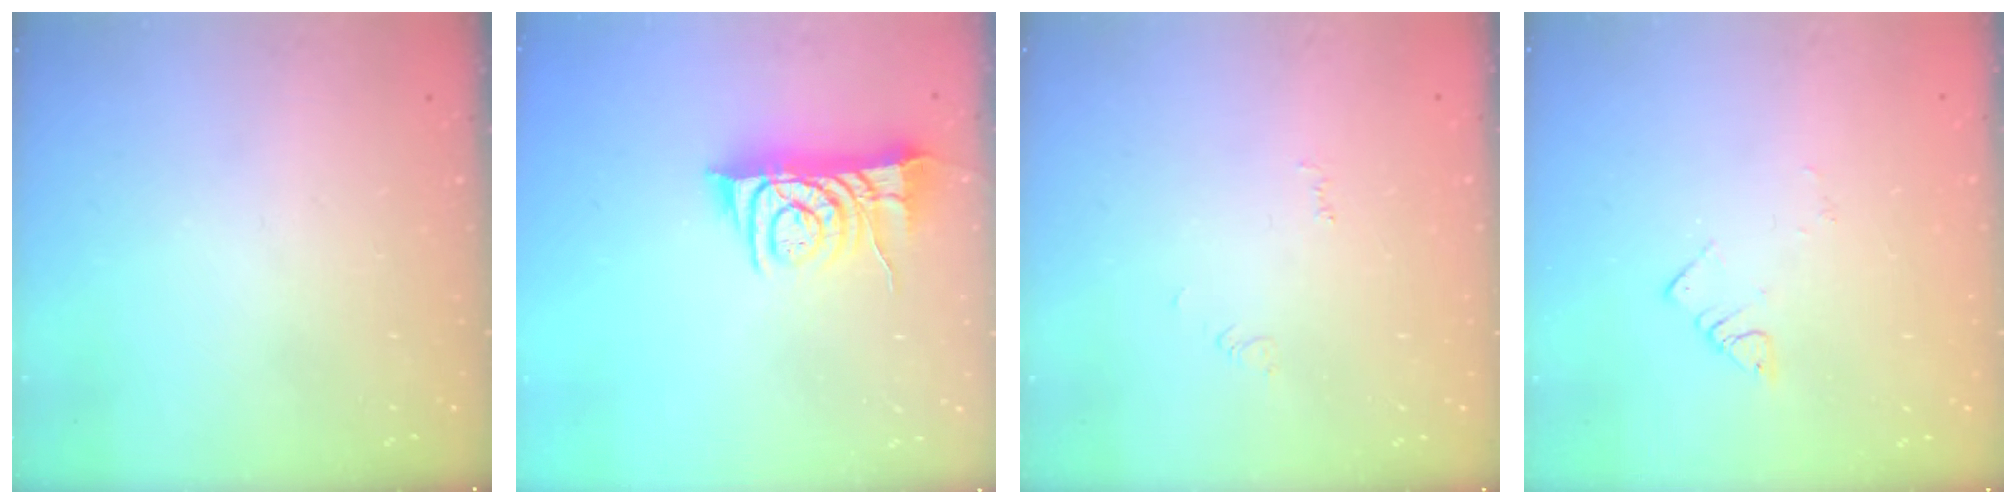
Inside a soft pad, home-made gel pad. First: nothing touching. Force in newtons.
{"total": 8.2, "press": 8.1, "slide": 1.0}
{"total": 2.5, "press": 2.5, "slide": 0.4}
{"total": 2.8, "press": 2.8, "slide": 0.3}